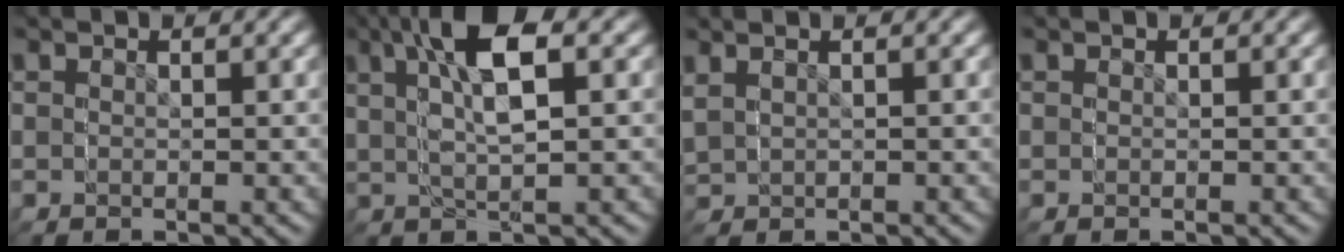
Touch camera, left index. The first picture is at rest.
{"total": 4.3, "force": [2.9, 0.9, 3.1], "torque": [-0.074, 0.018, 0.034]}
{"total": 1.1, "force": [0.2, 1.0, -0.1], "torque": [-0.024, -0.004, 0.012]}
{"total": 0.0}